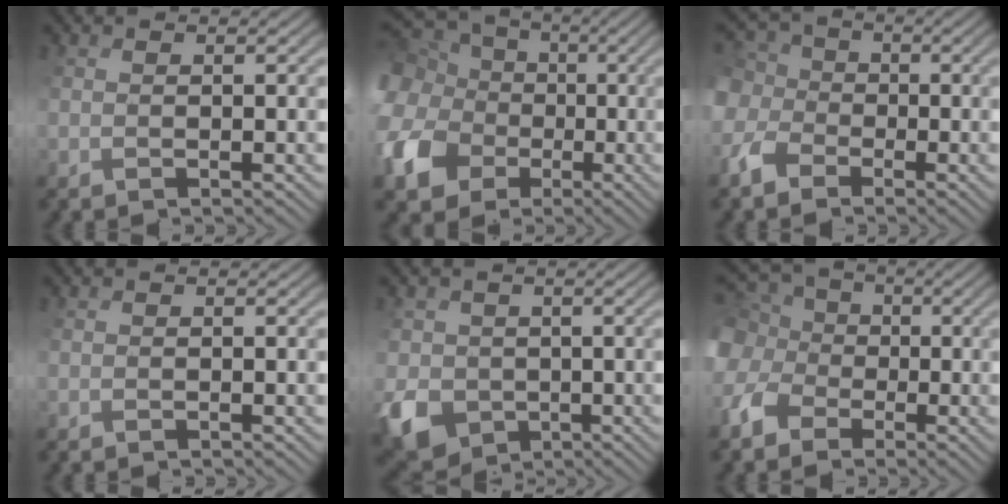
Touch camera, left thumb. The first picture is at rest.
{"total": 17.0, "force": [0.8, 14.8, 8.4], "torque": [-0.250, -0.014, -0.008]}
{"total": 6.0, "force": [-1.9, 4.9, 2.8], "torque": [-0.091, -0.001, -0.042]}
{"total": 0.0}
{"total": 6.4, "force": [-0.9, 5.8, 2.6], "torque": [-0.078, -0.008, -0.022]}
{"total": 9.7, "force": [-1.5, 8.2, 4.9], "torque": [-0.171, -0.011, -0.039]}